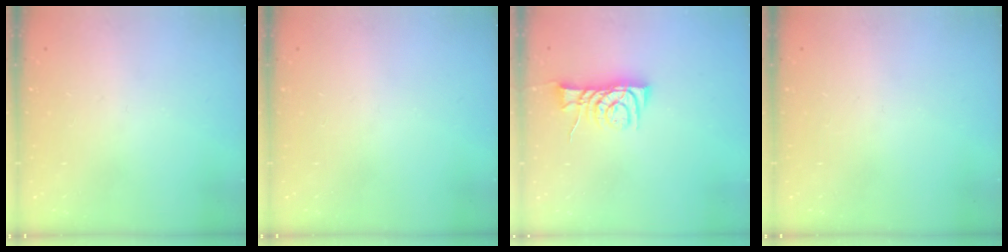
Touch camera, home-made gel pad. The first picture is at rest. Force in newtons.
{"total": 0.0}
{"total": 7.7, "press": 7.7, "slide": 0.1}
{"total": 0.0}